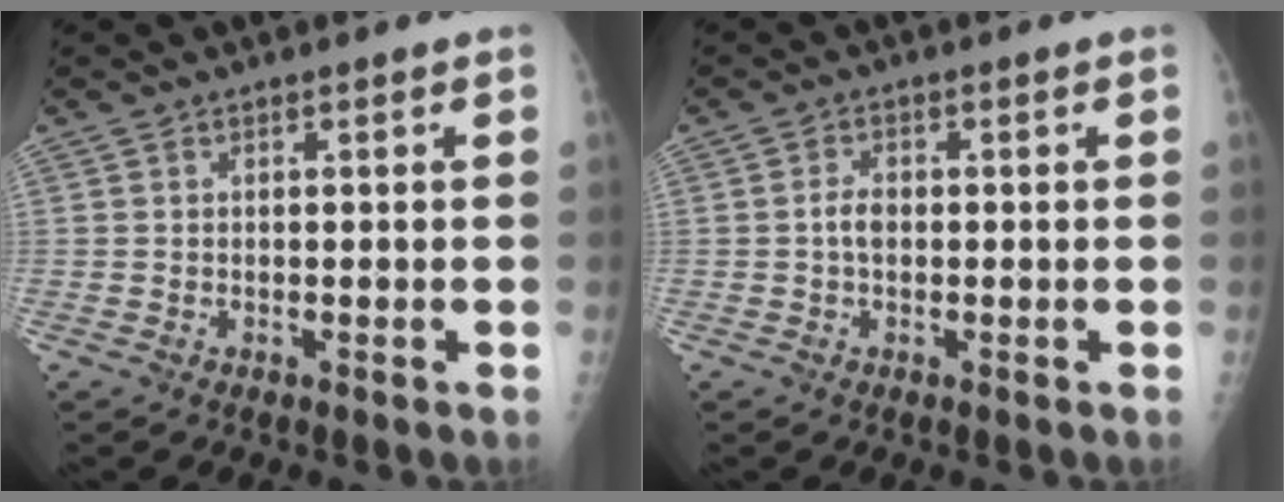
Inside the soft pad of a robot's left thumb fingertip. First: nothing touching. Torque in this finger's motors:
{"motor_torque": [-0.02, 0.00, 0.23, -0.26, 0.00]}